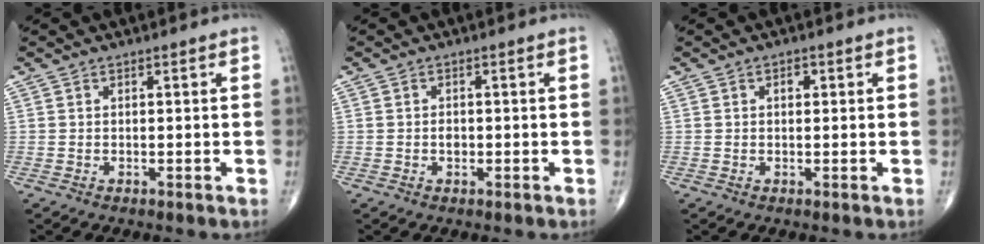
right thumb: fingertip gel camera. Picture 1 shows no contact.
{"total": 1.2, "force": [-0.2, 0.9, 0.8], "torque": [-0.011, 0.002, -0.003]}
{"total": 1.4, "force": [0.4, 0.8, 1.0], "torque": [-0.012, 0.001, 0.005]}